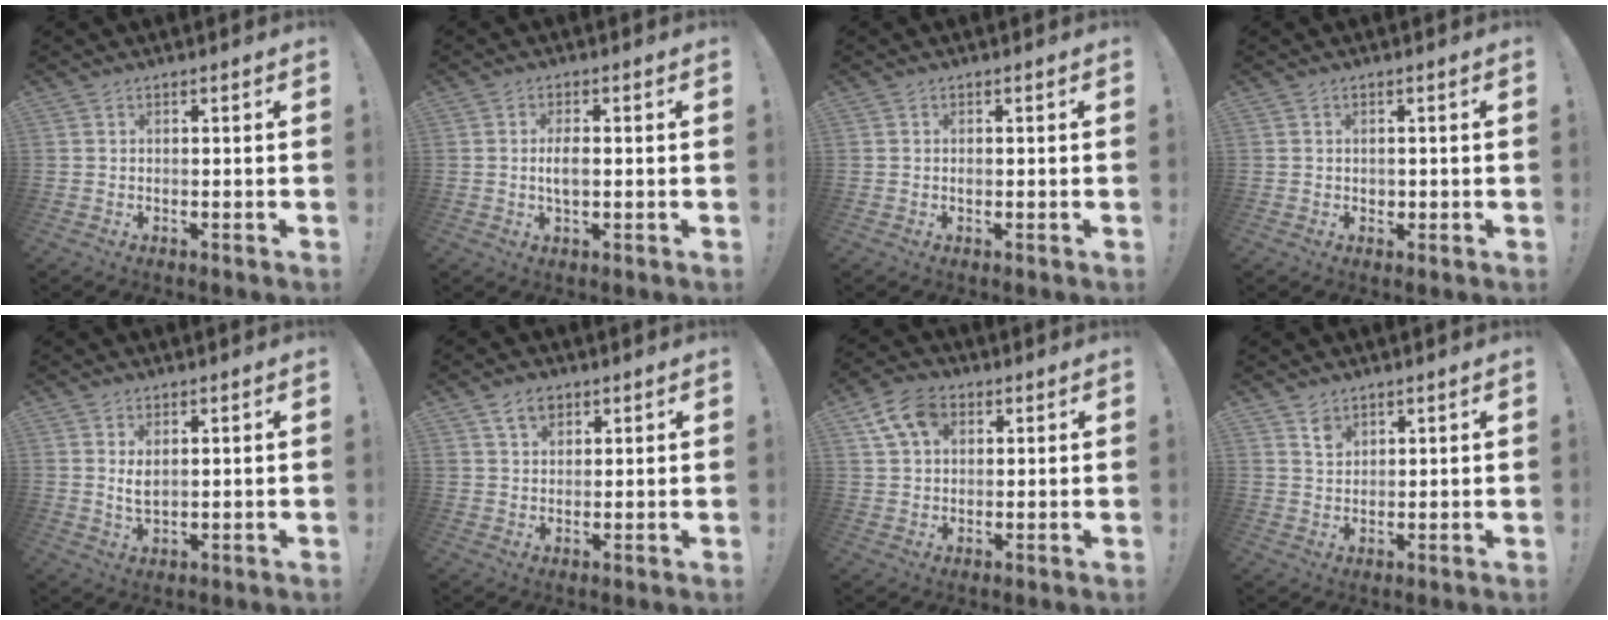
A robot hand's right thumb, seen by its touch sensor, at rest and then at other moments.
{"total": 3.8, "force": [-0.3, 1.7, 3.5], "torque": [-0.054, -0.003, -0.010]}
{"total": 0.6, "force": [-0.2, 0.5, 0.3], "torque": [0.003, -0.002, -0.006]}
{"total": 1.3, "force": [0.2, 1.2, 0.3], "torque": [0.004, -0.002, 0.002]}
{"total": 3.9, "force": [1.5, 1.9, 3.1], "torque": [-0.039, -0.010, 0.023]}
{"total": 5.5, "force": [3.3, 3.6, 2.5], "torque": [-0.045, -0.004, 0.062]}
{"total": 10.6, "force": [4.4, 7.2, 6.4], "torque": [-0.113, -0.003, 0.085]}
{"total": 3.7, "force": [2.8, 2.2, 1.1], "torque": [-0.012, -0.019, 0.051]}